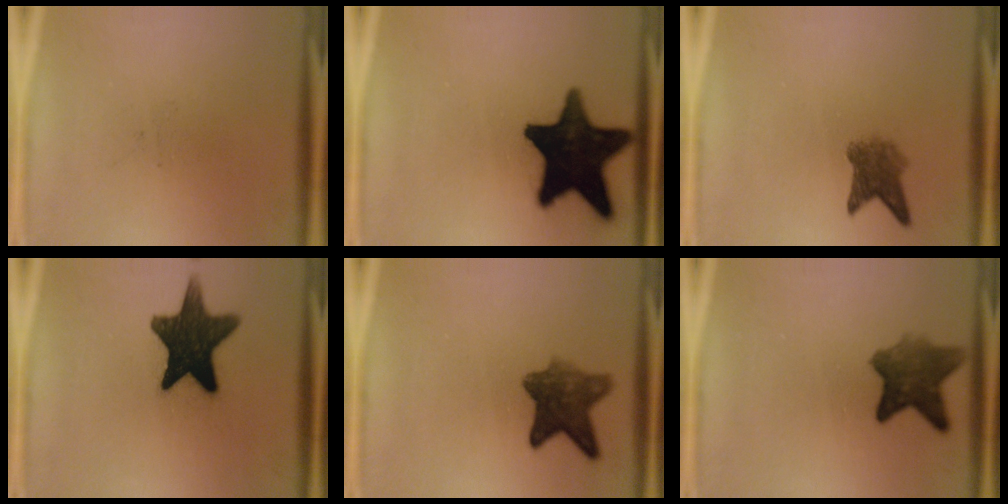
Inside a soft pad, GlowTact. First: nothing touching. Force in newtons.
{"total": 19.3}
{"total": 4.1}
{"total": 15.5}
{"total": 7.6}
{"total": 7.1}